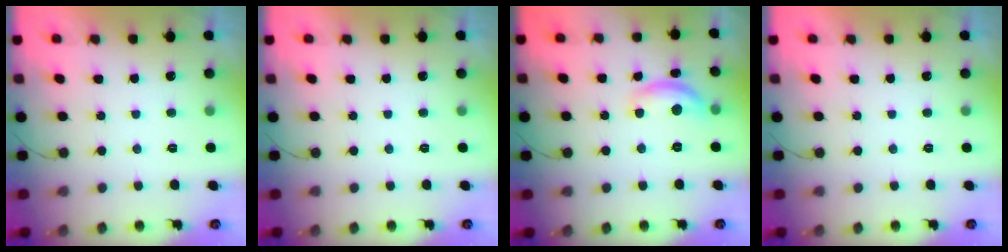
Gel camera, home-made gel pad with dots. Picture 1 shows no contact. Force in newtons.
{"total": 0.0}
{"total": 10.6, "press": 10.6, "slide": 0.6}
{"total": 0.0}